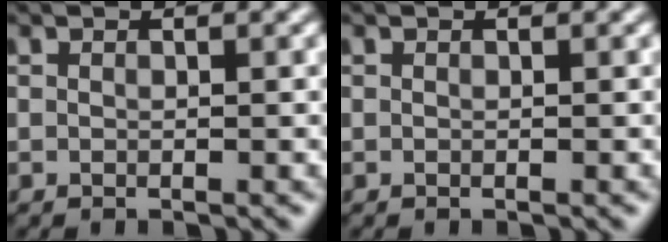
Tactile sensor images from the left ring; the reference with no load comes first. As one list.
[{"total": 0.0}]